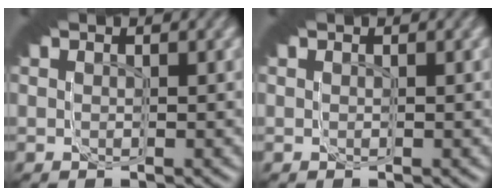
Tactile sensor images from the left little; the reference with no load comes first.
{"total": 0.0}